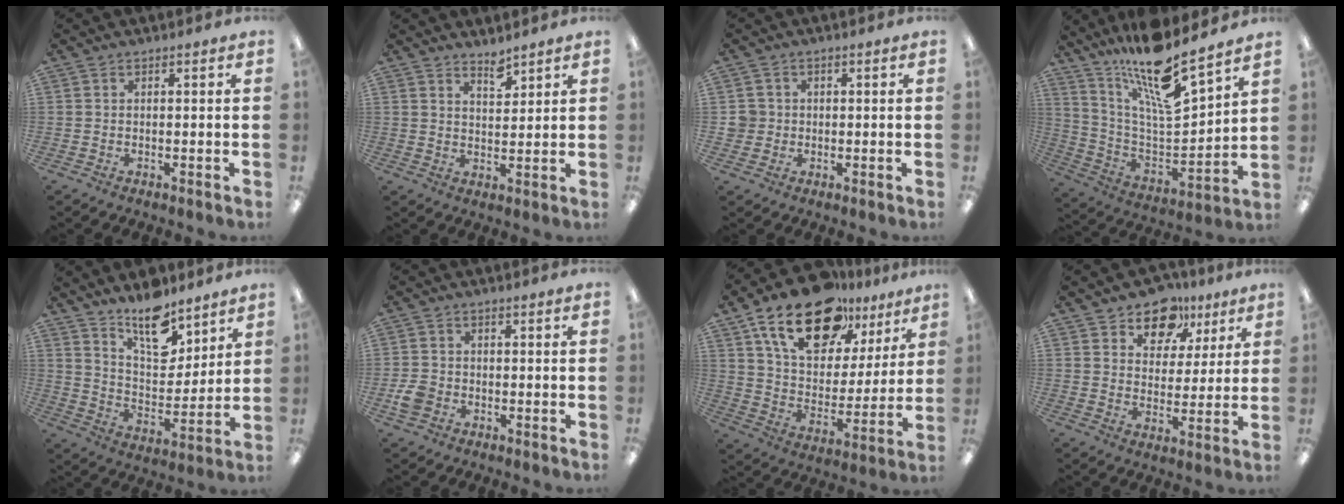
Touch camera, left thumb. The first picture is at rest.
{"total": 3.9, "force": [3.6, 1.1, 1.1], "torque": [-0.004, -0.029, 0.061]}
{"total": 3.4, "force": [0.2, 3.4, 0.3], "torque": [-0.006, 0.004, 0.001]}
{"total": 17.3, "force": [13.8, 2.8, 9.9], "torque": [-0.190, -0.107, 0.234]}
{"total": 13.5, "force": [10.3, 6.1, 6.3], "torque": [-0.090, -0.070, 0.185]}
{"total": 4.3, "force": [-1.7, 3.4, 2.0], "torque": [-0.028, 0.006, -0.032]}
{"total": 21.0, "force": [13.6, 11.1, 11.5], "torque": [-0.198, -0.067, 0.240]}
{"total": 11.1, "force": [7.7, 7.3, 3.3], "torque": [-0.048, -0.046, 0.140]}